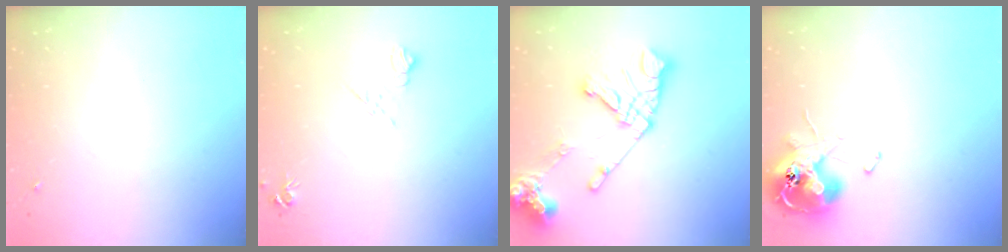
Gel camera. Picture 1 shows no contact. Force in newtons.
{"total": 7.8, "press": 7.8, "slide": 0.9}
{"total": 20.4, "press": 20.3, "slide": 2.5}
{"total": 12.7, "press": 12.6, "slide": 1.5}